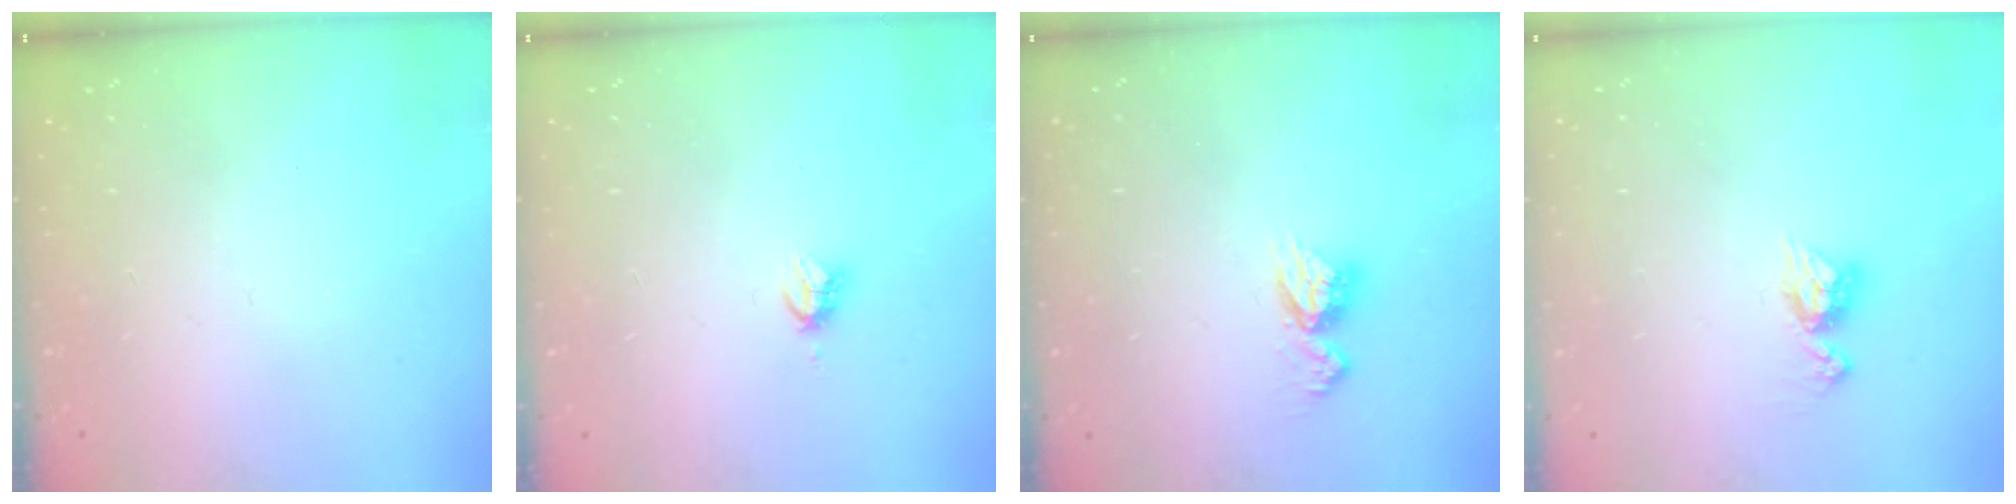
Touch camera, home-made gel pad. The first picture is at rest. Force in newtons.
{"total": 3.8, "press": 3.8, "slide": 0.1}
{"total": 8.3, "press": 8.2, "slide": 0.8}
{"total": 8.7, "press": 8.7, "slide": 0.8}